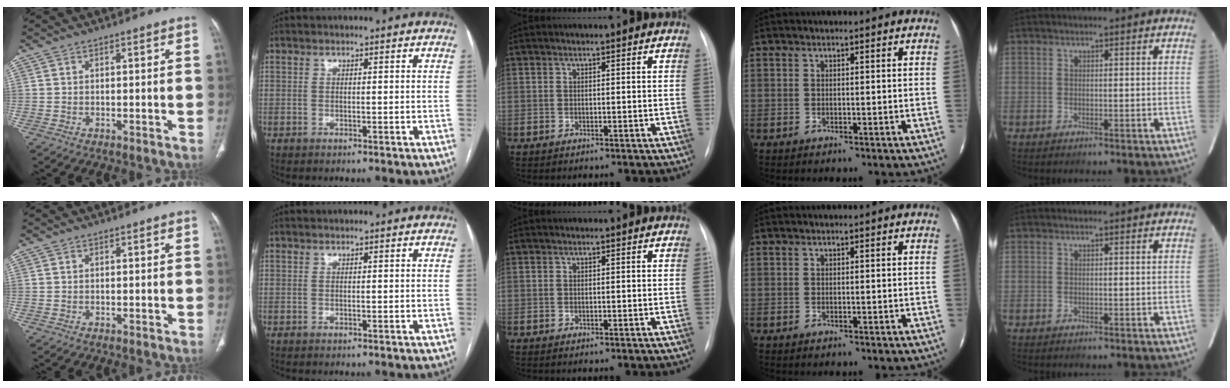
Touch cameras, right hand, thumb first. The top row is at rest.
{}